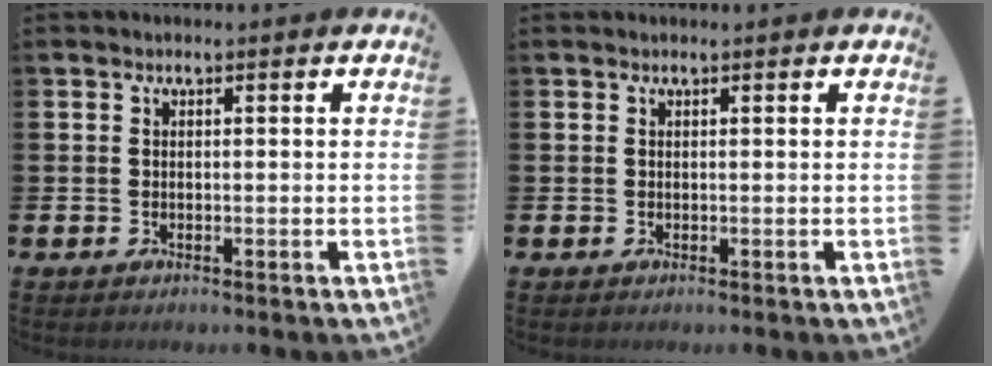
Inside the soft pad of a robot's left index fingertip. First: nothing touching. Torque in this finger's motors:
{"motor_torque": [0.80, -1.34, 0.03, 0.04]}